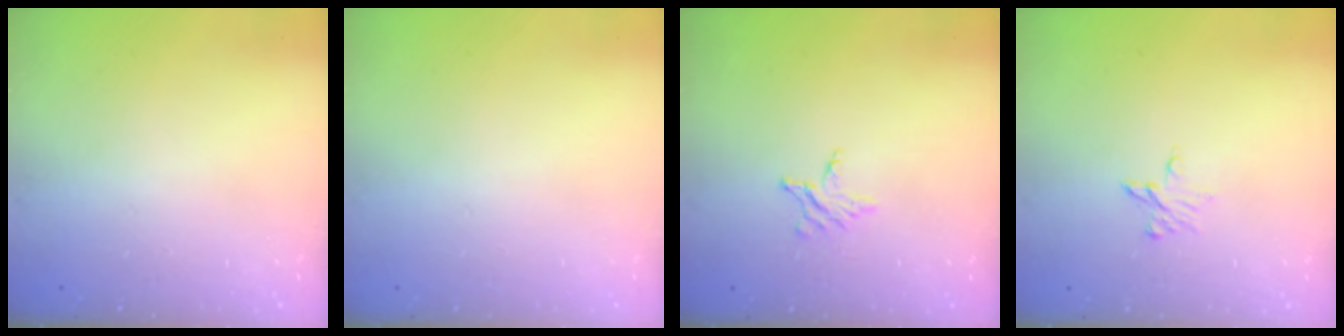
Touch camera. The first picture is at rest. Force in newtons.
{"total": 0.0}
{"total": 3.4, "press": 3.4, "slide": 0.4}
{"total": 4.5, "press": 4.5, "slide": 0.4}